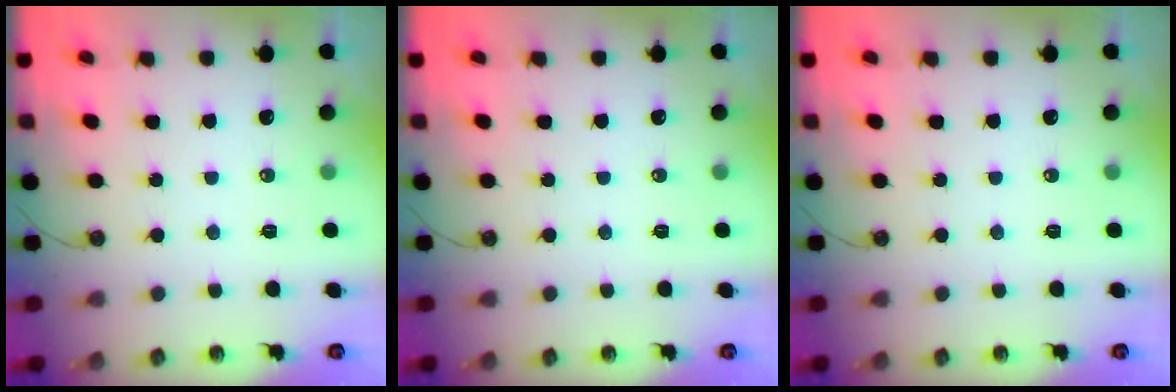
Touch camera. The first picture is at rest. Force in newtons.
{"total": 0.0}
{"total": 0.0}